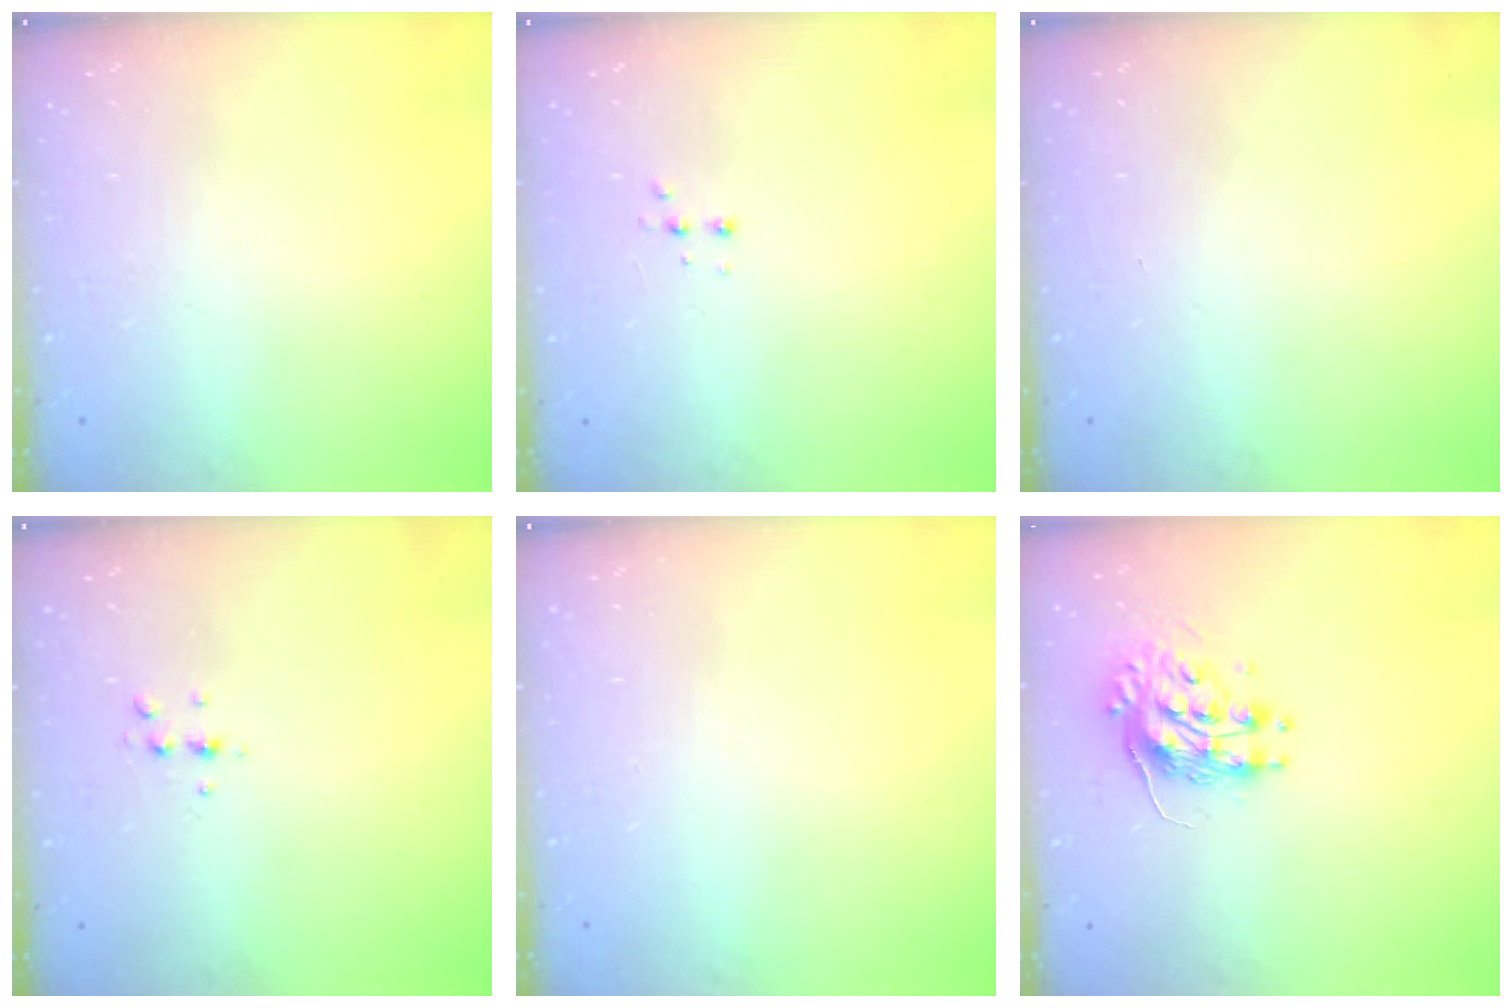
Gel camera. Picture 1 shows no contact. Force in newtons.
{"total": 3.3, "press": 3.2, "slide": 0.7}
{"total": 0.0}
{"total": 4.1, "press": 4.0, "slide": 0.9}
{"total": 0.0}
{"total": 9.0, "press": 9.0, "slide": 0.4}